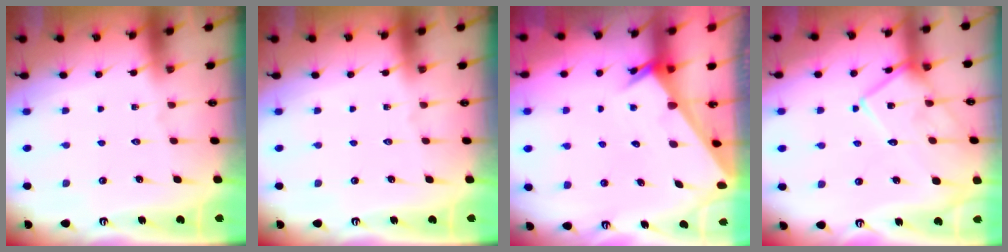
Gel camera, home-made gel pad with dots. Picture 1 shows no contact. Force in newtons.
{"total": 0.0}
{"total": 1.9, "press": 1.9, "slide": 0.2}
{"total": 14.4, "press": 14.4, "slide": 1.1}